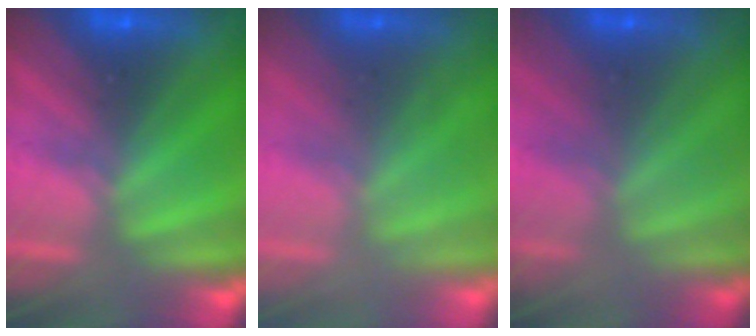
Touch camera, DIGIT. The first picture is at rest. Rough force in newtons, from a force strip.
{"total": 2.1}
{"total": 1.5}